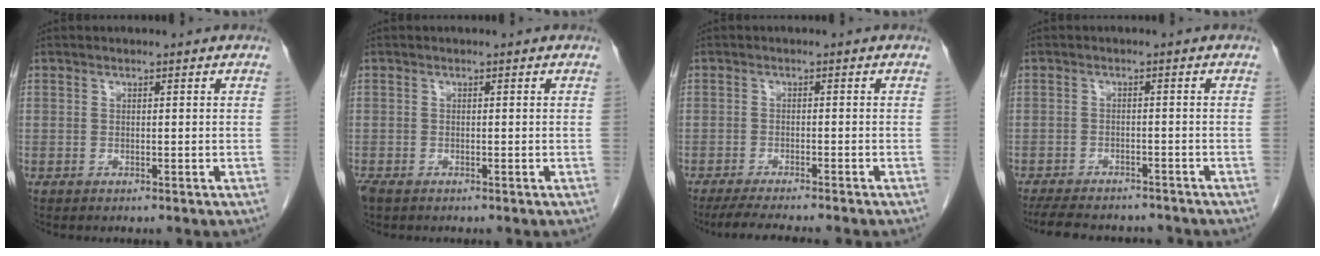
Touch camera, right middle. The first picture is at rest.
{"total": 1.9, "force": [-1.4, 0.9, 1.0], "torque": [-0.026, -0.006, -0.022]}
{"total": 7.4, "force": [-6.4, 0.1, 3.7], "torque": [-0.053, -0.019, -0.100]}
{"total": 11.9, "force": [-10.5, 3.5, 4.4], "torque": [-0.092, -0.005, -0.141]}